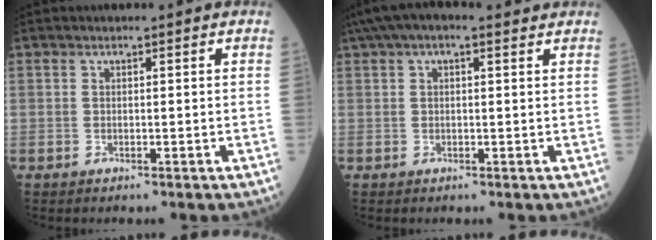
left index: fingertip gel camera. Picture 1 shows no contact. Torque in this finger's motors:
{"motor_torque": [0.92, -1.22, 0.30, 0.13]}